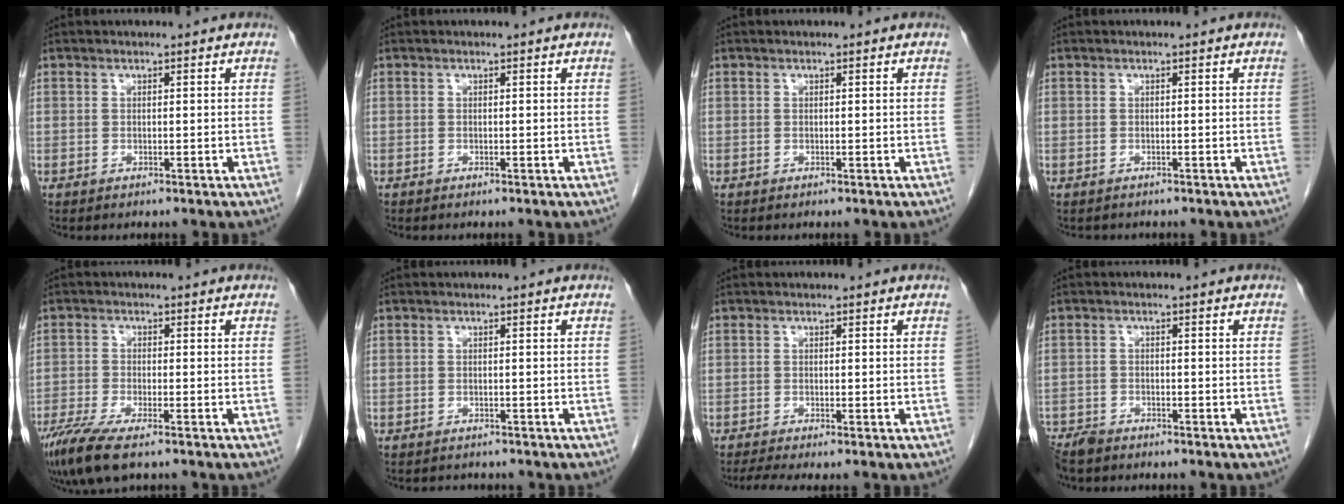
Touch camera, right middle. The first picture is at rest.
{"total": 0.0}
{"total": 0.0}
{"total": 1.1, "force": [-1.0, 0.5, 0.2], "torque": [-0.011, -0.001, -0.013]}
{"total": 7.8, "force": [-5.5, 1.3, 5.4], "torque": [-0.100, -0.020, -0.096]}
{"total": 1.7, "force": [-1.6, 0.7, 0.1], "torque": [-0.007, -0.002, -0.022]}
{"total": 2.3, "force": [-1.7, -0.1, 1.5], "torque": [-0.031, -0.007, -0.036]}
{"total": 4.2, "force": [-3.8, 1.3, 1.3], "torque": [-0.023, -0.010, -0.067]}